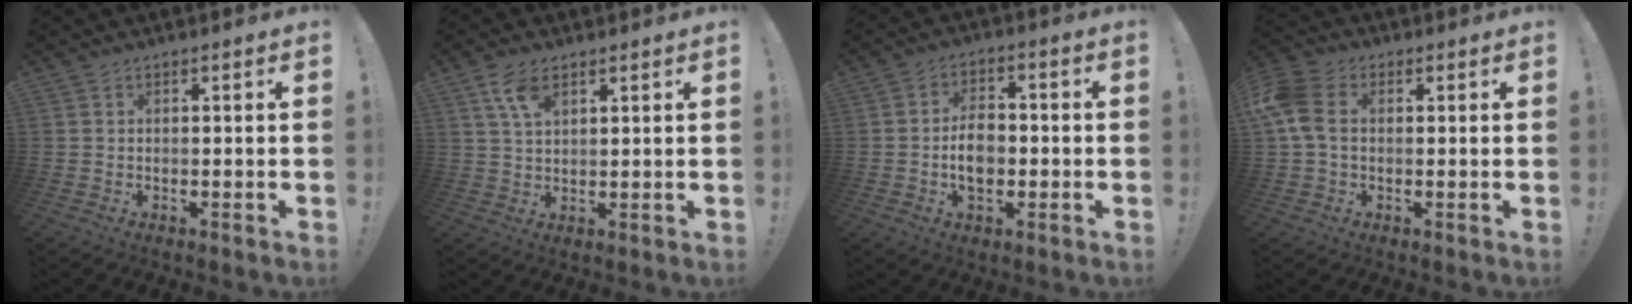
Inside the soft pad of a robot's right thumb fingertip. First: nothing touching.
{"total": 6.4, "force": [3.6, 3.1, 4.3], "torque": [-0.076, -0.013, 0.067]}
{"total": 8.8, "force": [-1.2, 6.3, 6.1], "torque": [-0.099, 0.005, -0.023]}
{"total": 10.2, "force": [1.3, 7.1, 7.2], "torque": [-0.157, 0.005, 0.027]}